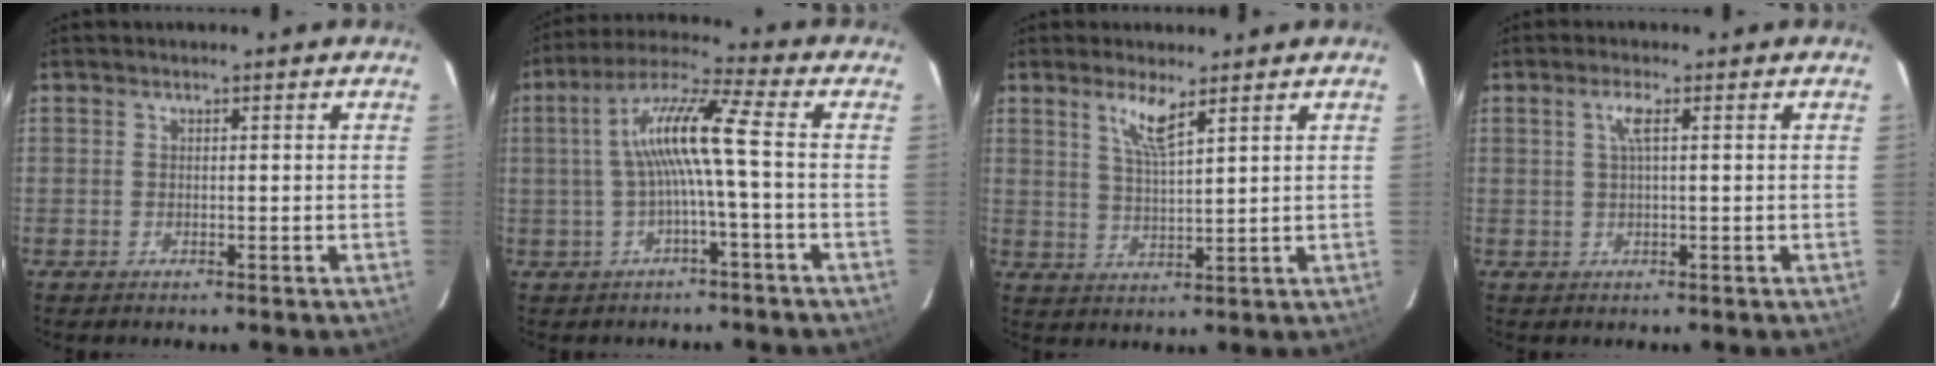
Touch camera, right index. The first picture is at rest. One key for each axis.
{"total": 9.7, "fx": -0.8, "fy": -0.3, "fz": 9.6, "tx": -0.195, "ty": 0.018, "tz": -0.012}
{"total": 5.2, "fx": 3.3, "fy": 0.7, "fz": 3.9, "tx": -0.077, "ty": -0.003, "tz": 0.067}
{"total": 2.4, "fx": 0.7, "fy": 0.0, "fz": 2.3, "tx": -0.046, "ty": 0.003, "tz": 0.012}